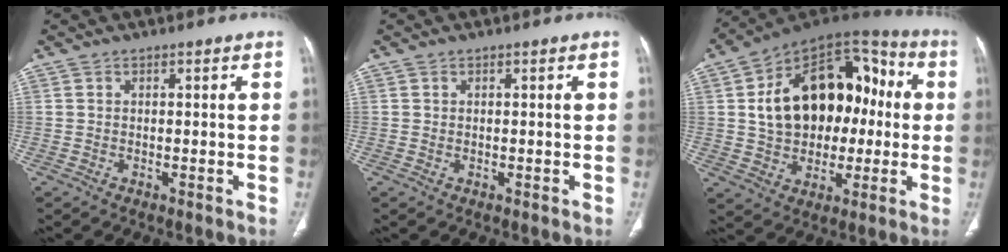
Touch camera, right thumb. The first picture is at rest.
{"total": 0.0}
{"total": 23.7, "force": [1.9, 16.1, 17.2], "torque": [-0.246, 0.038, 0.035]}